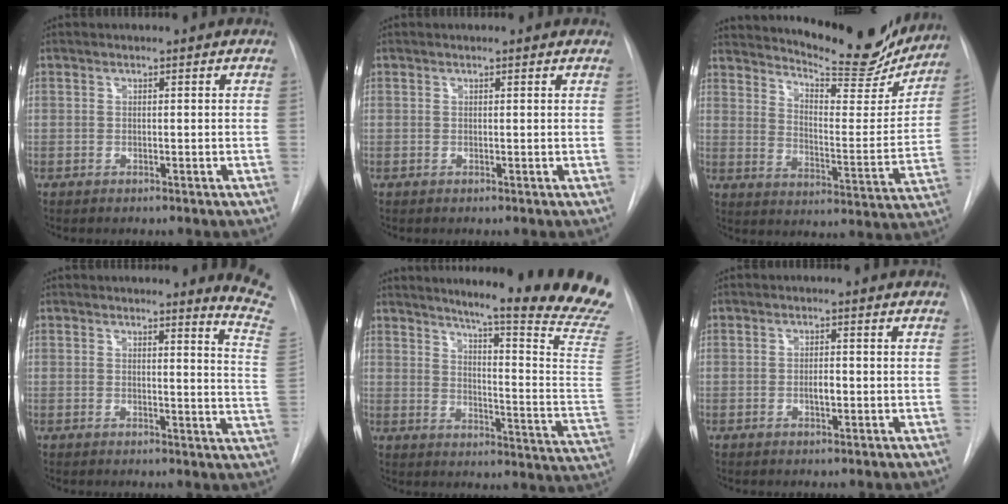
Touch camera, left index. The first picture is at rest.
{"total": 1.1, "force": [0.9, 0.3, 0.5], "torque": [-0.010, 0.000, 0.001]}
{"total": 21.2, "force": [19.2, 4.3, 8.1], "torque": [-0.121, -0.054, 0.249]}
{"total": 7.9, "force": [7.8, -1.0, 1.0], "torque": [-0.004, -0.114, 0.053]}
{"total": 26.2, "force": [22.3, -1.5, 13.7], "torque": [-0.163, -0.136, 0.267]}
{"total": 1.8, "force": [-0.9, 0.5, 1.5], "torque": [-0.027, -0.005, -0.014]}